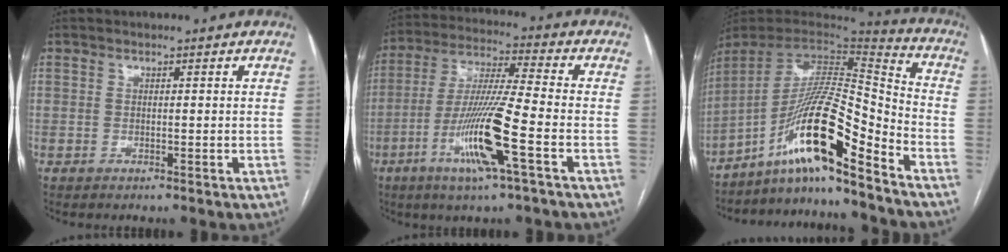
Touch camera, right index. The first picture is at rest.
{"total": 13.5, "force": [-5.3, -0.4, 12.4], "torque": [-0.251, -0.014, -0.103]}
{"total": 17.0, "force": [-11.3, -0.1, 12.7], "torque": [-0.232, 0.017, -0.201]}